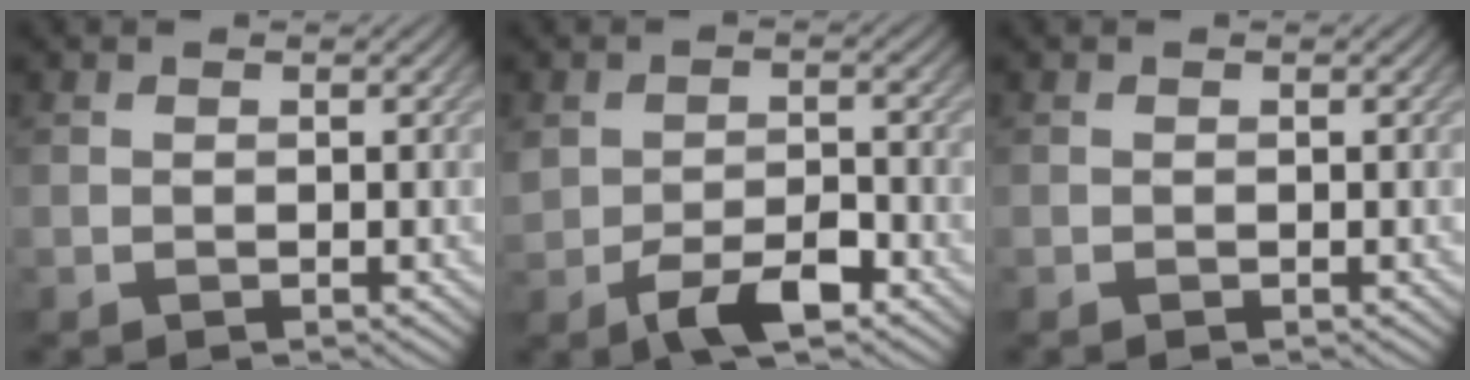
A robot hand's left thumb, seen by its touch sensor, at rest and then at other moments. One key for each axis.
{"total": 4.9, "fx": -2.5, "fy": 2.5, "fz": 3.4, "tx": -0.066, "ty": -0.005, "tz": -0.045}
{"total": 0.0}